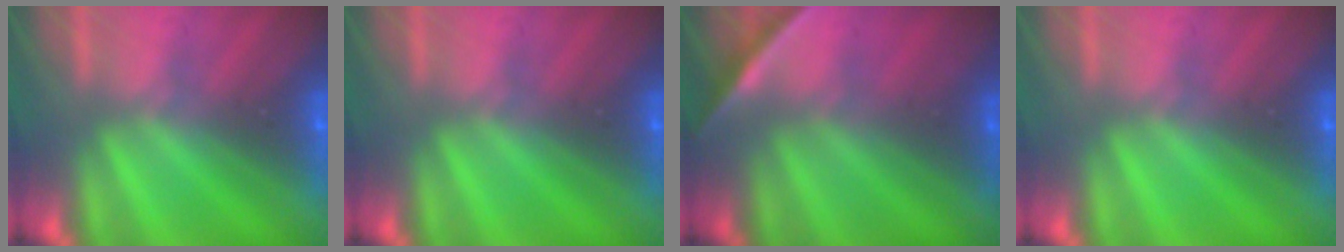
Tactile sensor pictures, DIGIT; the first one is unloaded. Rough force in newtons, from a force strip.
{"total": 0.0}
{"total": 1.7}
{"total": 0.0}